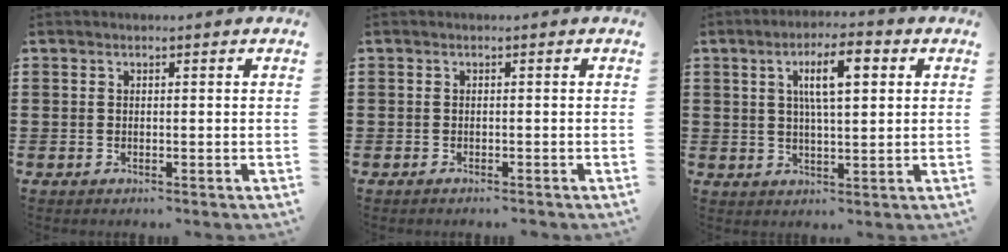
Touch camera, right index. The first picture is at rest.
{"total": 0.5, "force": [-0.5, 0.1, 0.2], "torque": [-0.005, -0.003, -0.009]}
{"total": 7.7, "force": [2.3, 2.2, 7.0], "torque": [-0.133, 0.007, 0.034]}